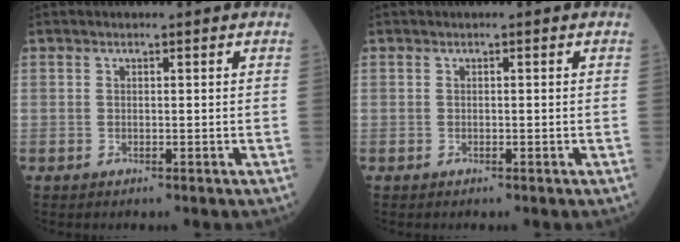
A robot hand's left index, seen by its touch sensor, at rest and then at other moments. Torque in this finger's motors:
{"motor_torque": [-0.05, 0.05, 0.00, 0.00]}